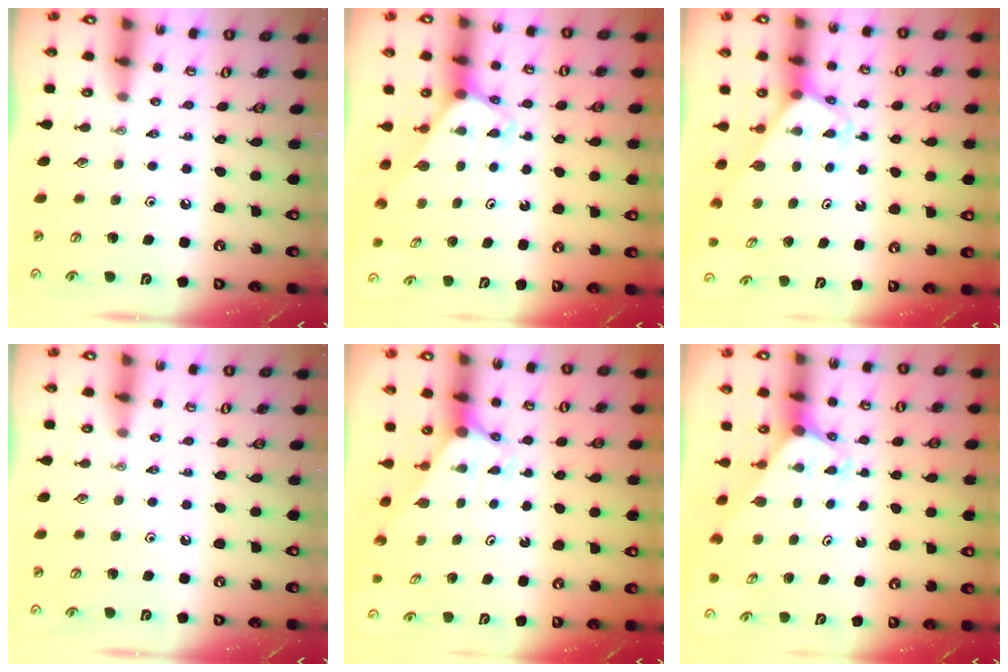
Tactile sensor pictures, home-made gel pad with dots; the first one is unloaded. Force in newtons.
{"total": 2.7, "press": 2.7, "slide": 0.2}
{"total": 3.2, "press": 3.2, "slide": 0.2}
{"total": 0.0}
{"total": 3.0, "press": 3.0, "slide": 0.0}
{"total": 3.1, "press": 3.1, "slide": 0.2}